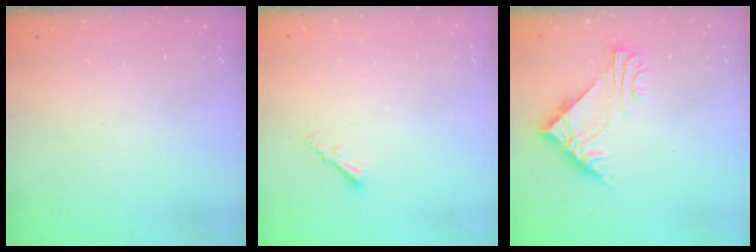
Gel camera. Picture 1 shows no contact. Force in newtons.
{"total": 2.0, "press": 2.0, "slide": 0.3}
{"total": 6.6, "press": 6.6, "slide": 0.4}